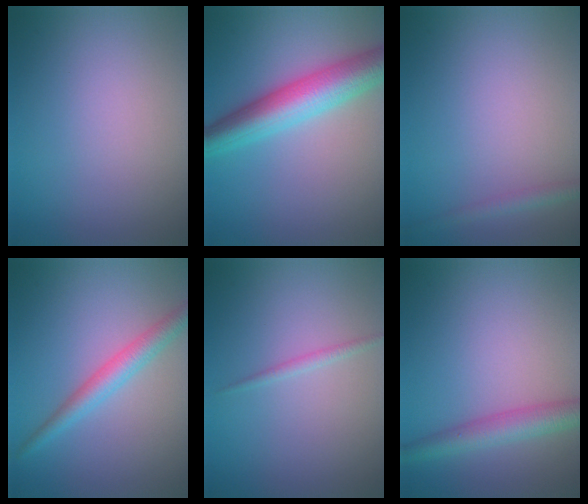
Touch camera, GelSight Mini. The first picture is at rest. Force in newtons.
{"total": 7.0, "press": 7.0, "slide": 0.2}
{"total": 1.3, "press": 1.3, "slide": 0.1}
{"total": 2.9, "press": 2.9, "slide": 0.0}
{"total": 0.8, "press": 0.8, "slide": 0.0}
{"total": 3.6, "press": 3.6, "slide": 0.1}